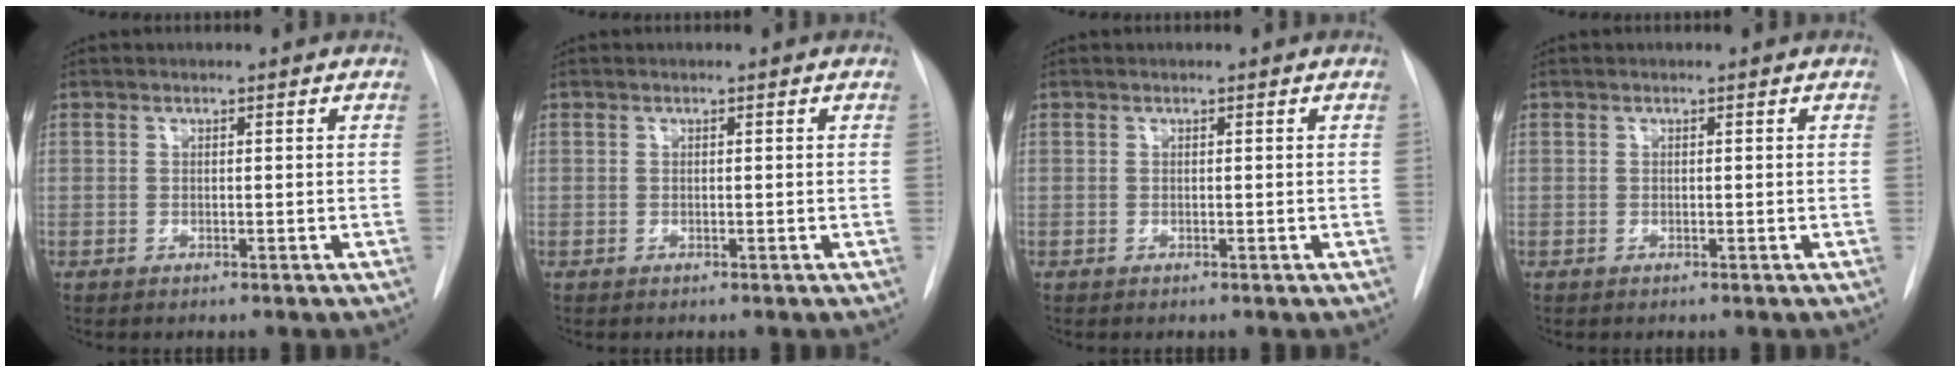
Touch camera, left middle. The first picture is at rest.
{"total": 0.0}
{"total": 0.0}
{"total": 0.0}